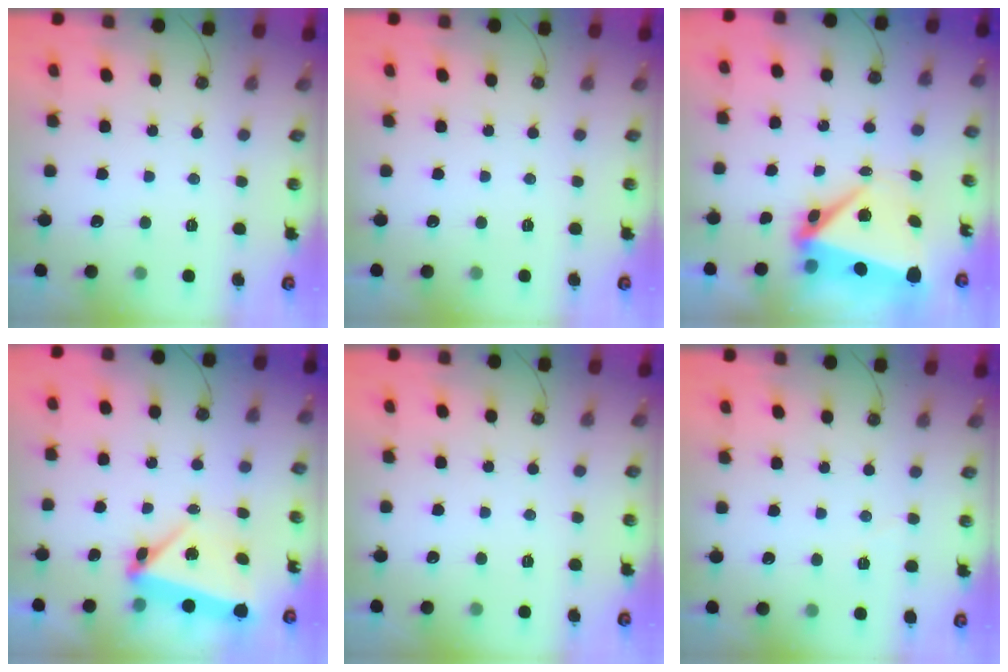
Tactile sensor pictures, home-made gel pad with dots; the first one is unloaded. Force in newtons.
{"total": 0.0}
{"total": 9.4, "press": 9.1, "slide": 2.2}
{"total": 9.1, "press": 4.7, "slide": 7.8}
{"total": 0.0}
{"total": 2.6, "press": 2.5, "slide": 0.8}